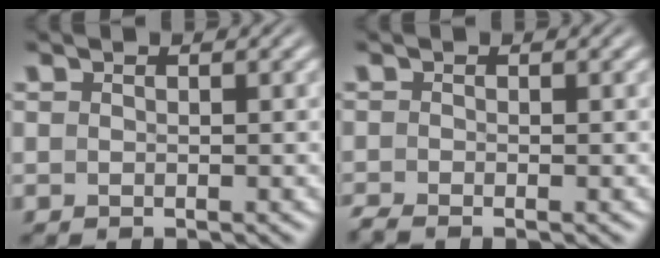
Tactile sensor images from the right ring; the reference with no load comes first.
{"total": 1.4, "force": [-1.2, 0.5, 0.5], "torque": [-0.009, -0.004, -0.020]}